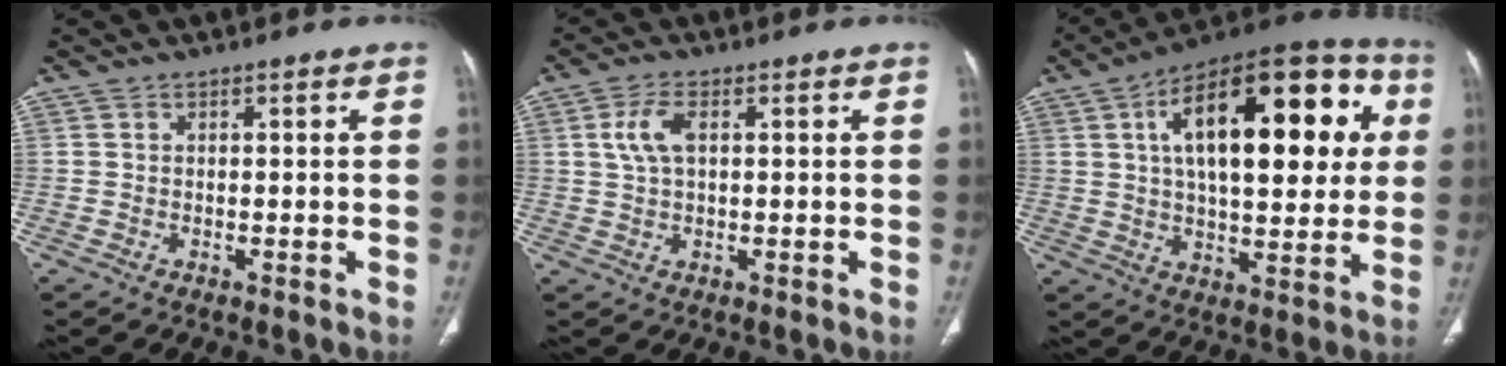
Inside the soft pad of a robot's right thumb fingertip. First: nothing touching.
{"total": 5.0, "force": [1.3, 2.5, 4.1], "torque": [-0.092, 0.007, 0.025]}
{"total": 27.4, "force": [6.9, 12.6, 23.4], "torque": [-0.317, 0.023, 0.095]}